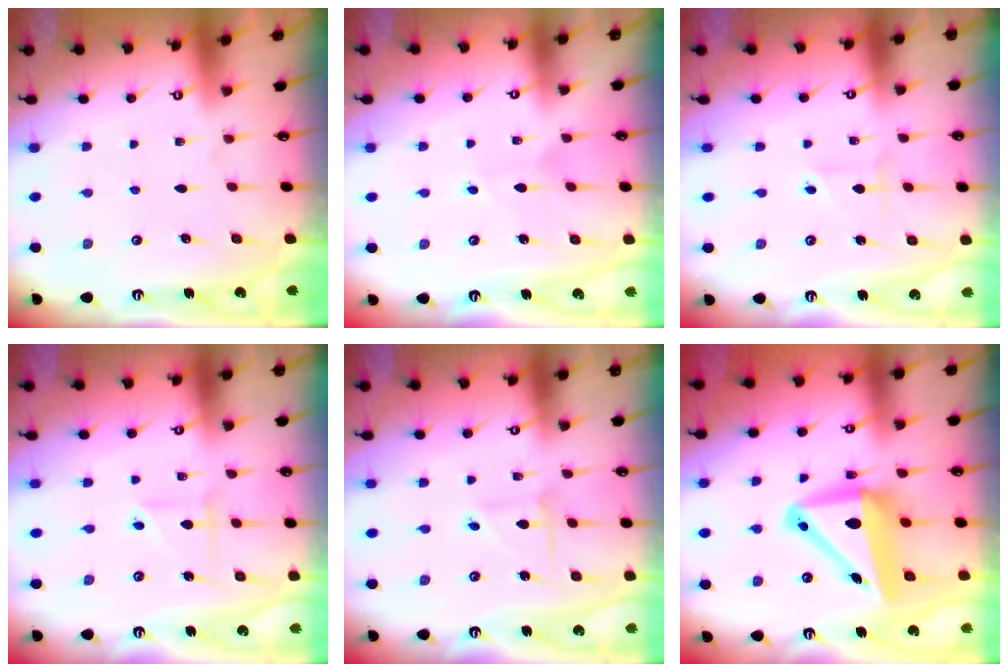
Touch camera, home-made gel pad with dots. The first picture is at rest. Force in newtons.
{"total": 4.5, "press": 4.4, "slide": 0.3}
{"total": 1.9, "press": 1.8, "slide": 0.5}
{"total": 2.8, "press": 2.7, "slide": 0.6}
{"total": 2.3, "press": 2.3, "slide": 0.2}
{"total": 14.0, "press": 13.7, "slide": 2.8}